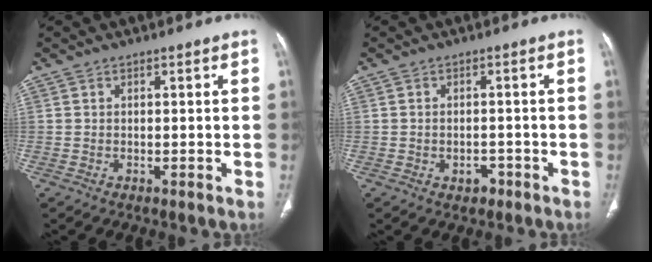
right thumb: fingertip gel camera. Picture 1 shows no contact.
{"total": 2.7, "force": [-1.3, 1.9, 1.4], "torque": [-0.008, 0.012, -0.013]}